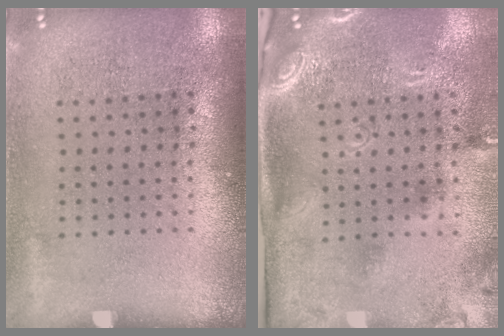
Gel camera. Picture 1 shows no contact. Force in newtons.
{"total": 2.7, "press": 1.8, "slide": 2.1}